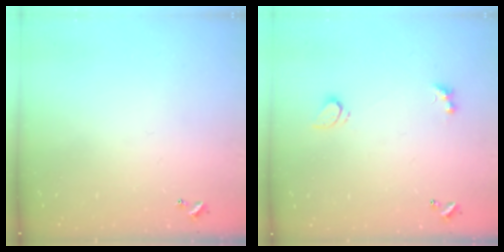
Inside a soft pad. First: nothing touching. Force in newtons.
{"total": 3.0, "press": 2.7, "slide": 1.1}